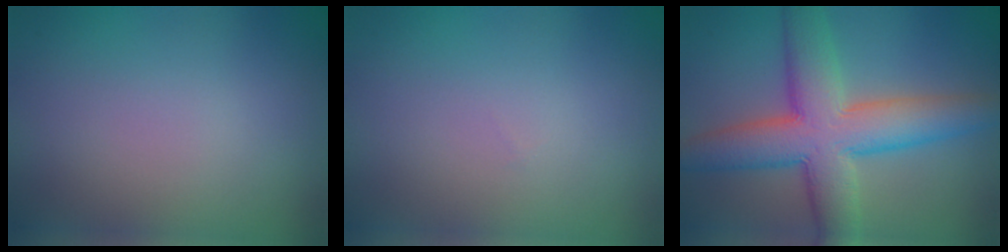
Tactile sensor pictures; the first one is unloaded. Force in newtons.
{"total": 0.0}
{"total": 9.6, "press": 9.6, "slide": 0.5}